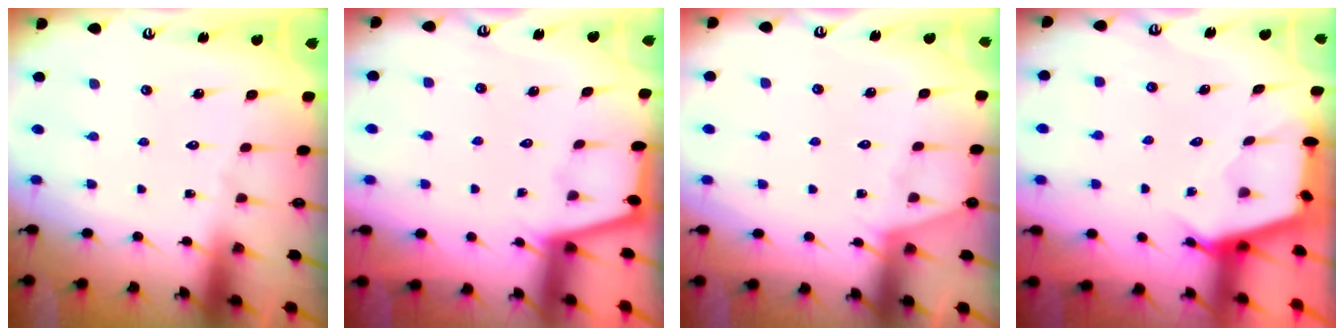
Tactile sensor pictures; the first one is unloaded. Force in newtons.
{"total": 1.2, "press": 1.1, "slide": 0.3}
{"total": 5.7, "press": 5.7, "slide": 0.7}
{"total": 2.7, "press": 2.7, "slide": 0.3}